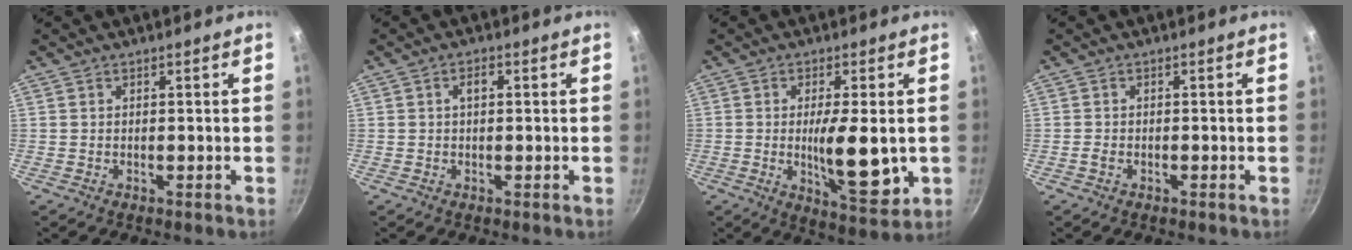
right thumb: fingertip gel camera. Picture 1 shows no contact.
{"total": 1.9, "force": [0.3, 1.1, 1.5], "torque": [-0.023, 0.008, 0.003]}
{"total": 12.2, "force": [-0.9, 3.8, 11.5], "torque": [-0.173, -0.015, -0.004]}
{"total": 1.0, "force": [-0.6, 0.5, 0.5], "torque": [-0.017, 0.006, -0.013]}